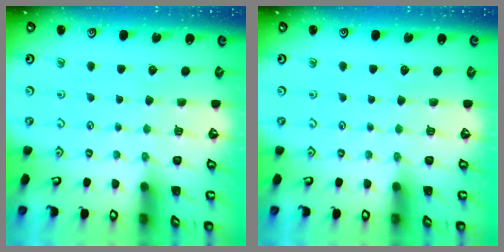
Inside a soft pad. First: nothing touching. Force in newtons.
{"total": 0.0}